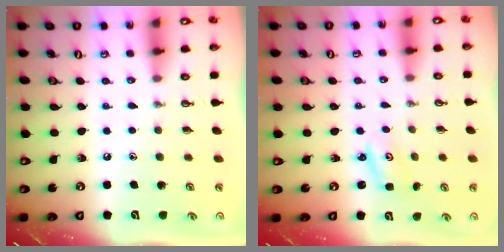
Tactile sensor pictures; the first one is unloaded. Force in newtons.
{"total": 2.1, "press": 2.1, "slide": 0.2}